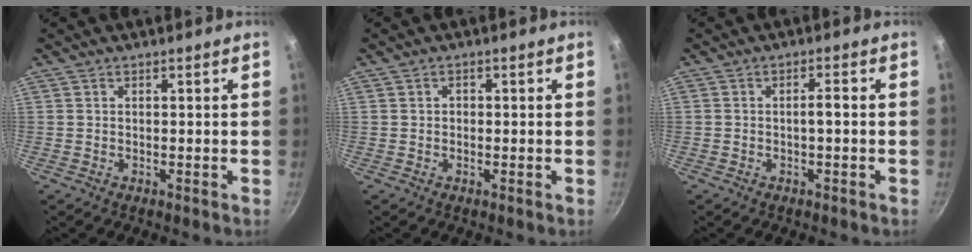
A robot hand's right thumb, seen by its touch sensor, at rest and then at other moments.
{"total": 0.8, "force": [0.0, 0.7, 0.4], "torque": [-0.005, 0.004, -0.001]}
{"total": 2.0, "force": [-0.5, 0.5, 1.9], "torque": [-0.039, 0.014, -0.008]}